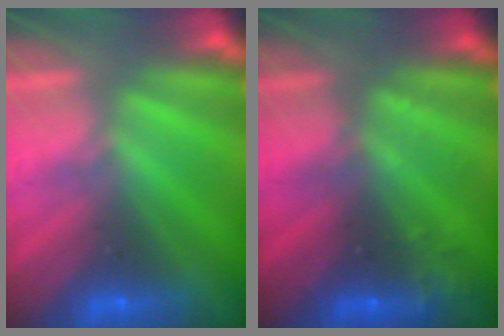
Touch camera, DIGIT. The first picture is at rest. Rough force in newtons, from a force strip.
{"total": 2.8}